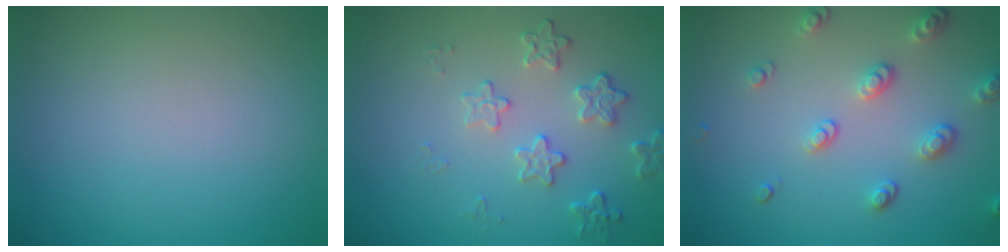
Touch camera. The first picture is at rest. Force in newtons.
{"total": 2.6, "press": 2.0, "slide": 1.7}
{"total": 2.9, "press": 2.6, "slide": 1.3}